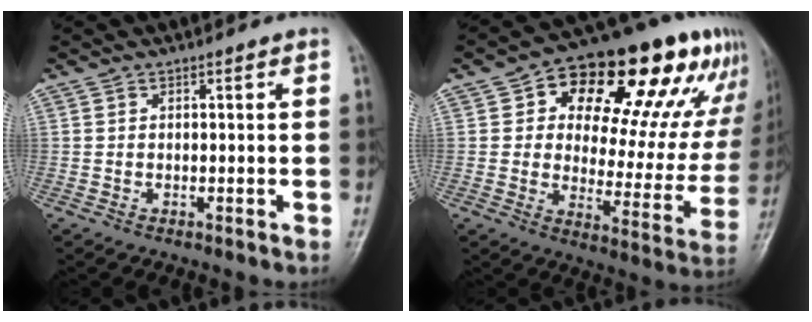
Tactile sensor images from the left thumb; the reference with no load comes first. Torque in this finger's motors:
{"motor_torque": [1.02, 1.14, 1.65, -1.11, 0.09]}